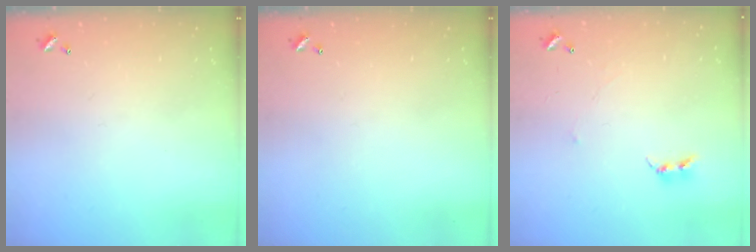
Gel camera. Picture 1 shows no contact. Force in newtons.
{"total": 0.0}
{"total": 2.4, "press": 2.4, "slide": 0.4}